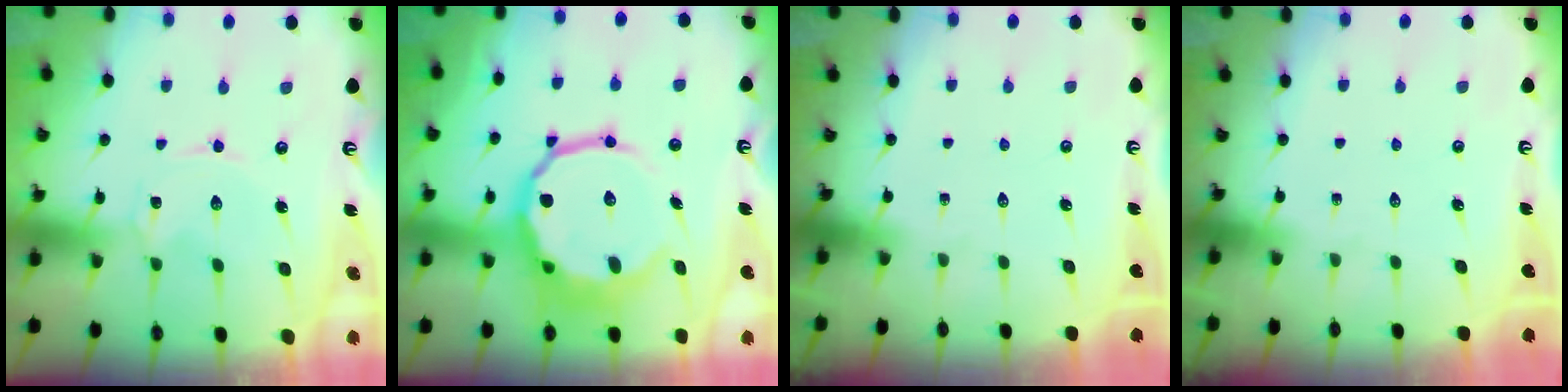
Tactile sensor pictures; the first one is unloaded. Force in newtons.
{"total": 15.3, "press": 15.0, "slide": 3.2}
{"total": 0.0}
{"total": 0.0}